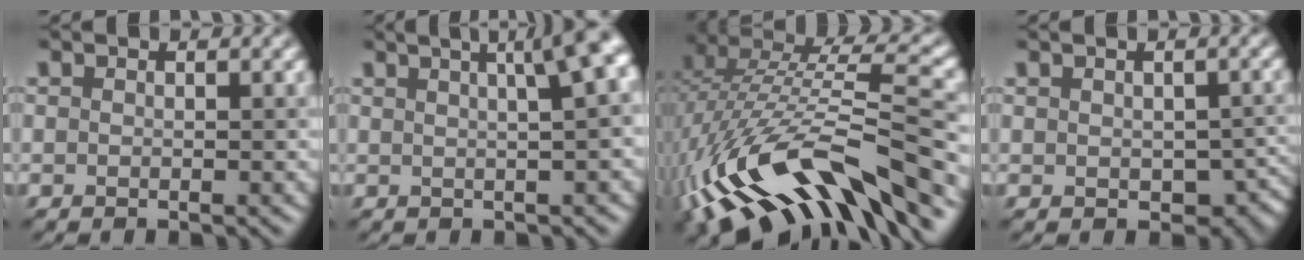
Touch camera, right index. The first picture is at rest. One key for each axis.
{"total": 10.1, "fx": 4.0, "fy": 3.9, "fz": 8.4, "tx": -0.024, "ty": 0.065, "tz": 0.018}
{"total": 14.3, "fx": -6.4, "fy": 6.0, "fz": 11.3, "tx": -0.225, "ty": 0.020, "tz": -0.105}
{"total": 4.4, "fx": -1.0, "fy": 3.1, "fz": 3.0, "tx": -0.041, "ty": -0.018, "tz": -0.008}